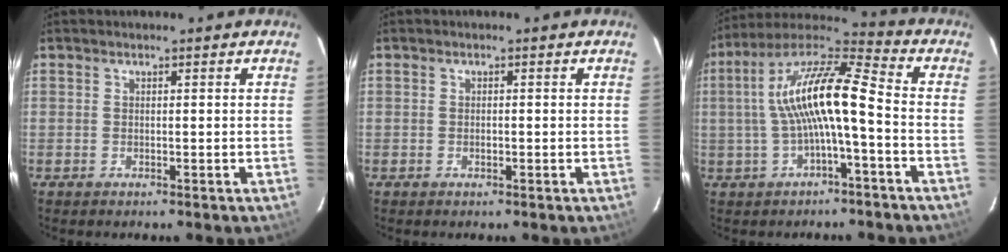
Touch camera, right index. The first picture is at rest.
{"total": 0.8, "force": [-0.4, 0.4, 0.6], "torque": [-0.011, 0.001, -0.007]}
{"total": 14.0, "force": [-1.3, 2.5, 13.7], "torque": [-0.263, 0.020, -0.027]}